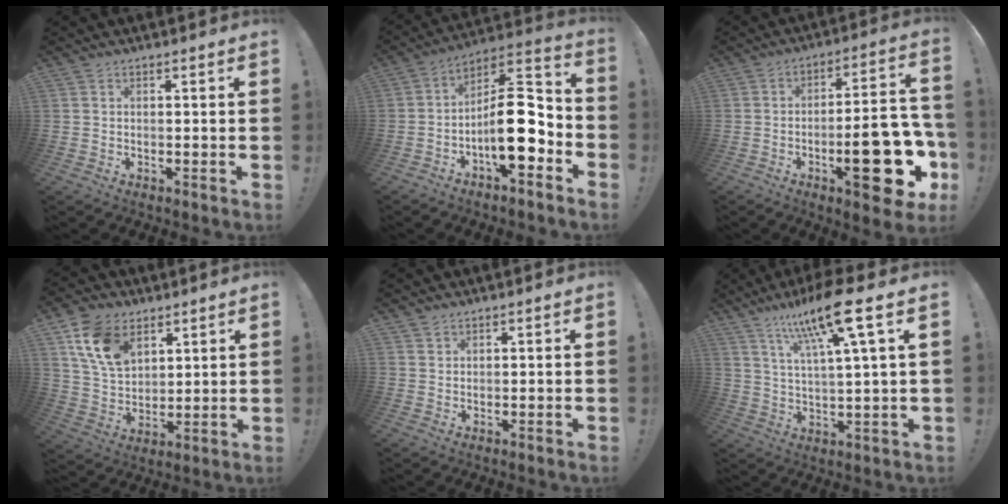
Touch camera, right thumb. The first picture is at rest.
{"total": 17.4, "force": [-4.3, 7.1, 15.3], "torque": [-0.243, 0.021, -0.065]}
{"total": 23.3, "force": [-8.3, 8.2, 20.2], "torque": [-0.259, 0.041, -0.117]}
{"total": 14.3, "force": [7.5, 9.4, 7.7], "torque": [-0.134, -0.022, 0.149]}
{"total": 1.4, "force": [1.2, 0.6, 0.3], "torque": [-0.006, -0.005, 0.023]}
{"total": 14.5, "force": [8.3, 1.4, 11.8], "torque": [-0.213, -0.033, 0.126]}